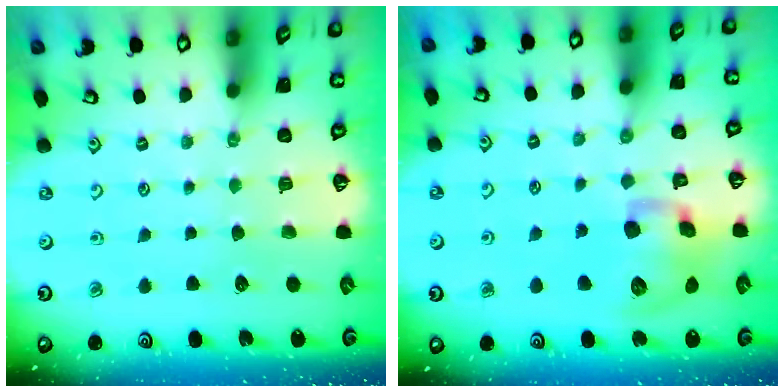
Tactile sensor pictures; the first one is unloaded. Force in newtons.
{"total": 14.2, "press": 14.0, "slide": 2.3}